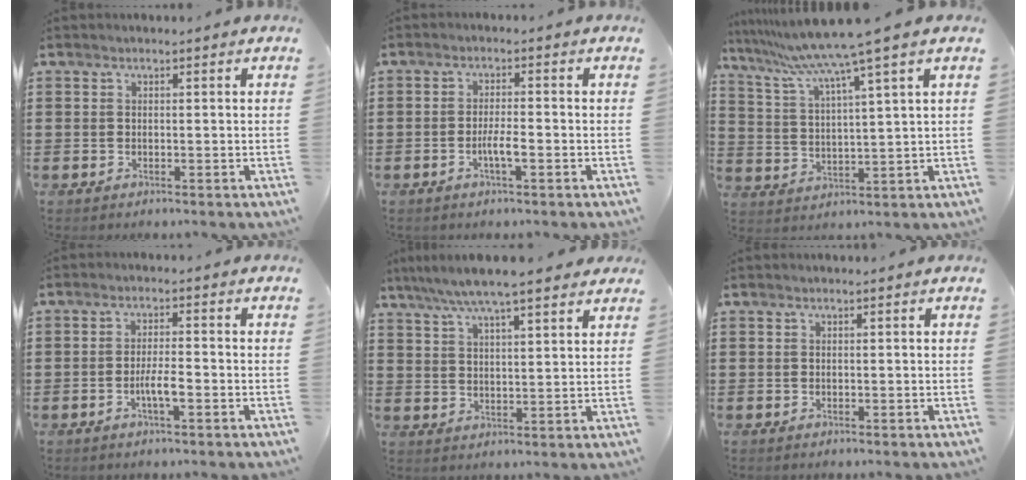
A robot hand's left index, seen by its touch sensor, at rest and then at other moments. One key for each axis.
{"total": 3.2, "fx": -1.1, "fy": 0.6, "fz": 3.0, "tx": -0.051, "ty": 0.003, "tz": -0.020}
{"total": 8.5, "fx": 6.7, "fy": -1.6, "fz": 5.0, "tx": -0.122, "ty": -0.042, "tz": 0.107}
{"total": 3.7, "fx": -1.3, "fy": 0.7, "fz": 3.4, "tx": -0.066, "ty": 0.001, "tz": -0.026}
{"total": 6.6, "fx": 5.5, "fy": 0.6, "fz": 3.5, "tx": -0.085, "ty": -0.012, "tz": 0.096}
{"total": 0.0}